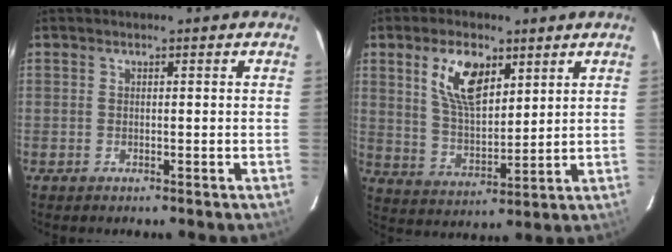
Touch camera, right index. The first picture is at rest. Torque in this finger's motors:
{"motor_torque": [0.87, 0.69, 0.63, 0.10]}